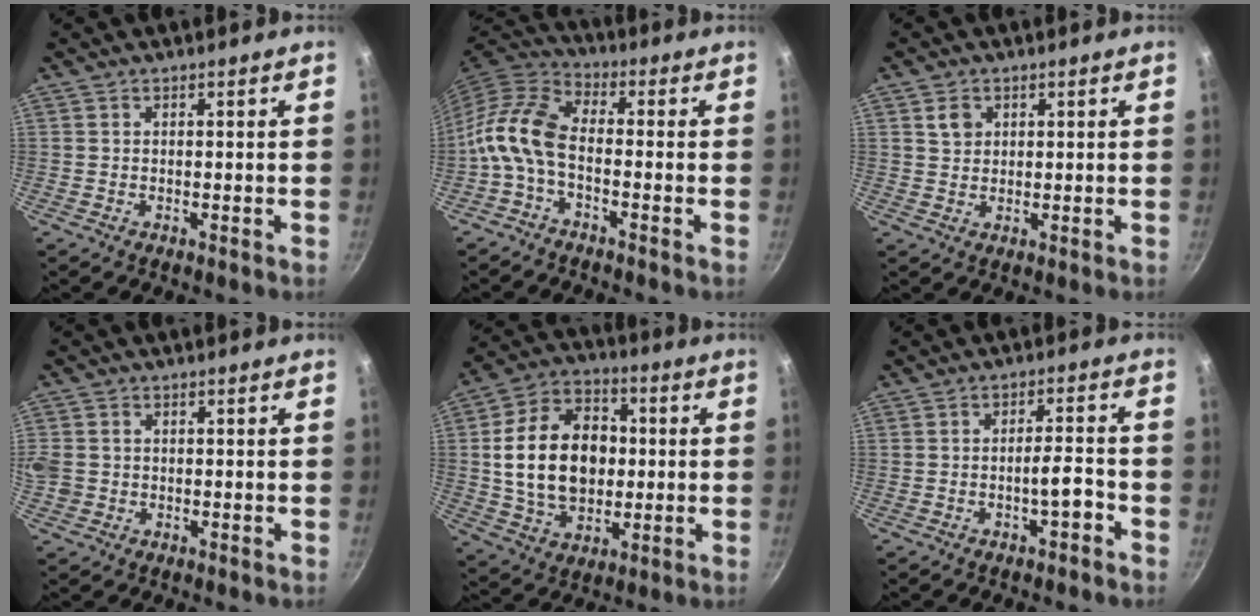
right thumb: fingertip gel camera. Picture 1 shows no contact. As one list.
[{"total": 9.7, "force": [-2.7, 5.2, 7.7], "torque": [-0.165, 0.038, -0.071]}, {"total": 3.2, "force": [1.2, 2.6, 1.4], "torque": [-0.010, 0.001, 0.022]}, {"total": 4.6, "force": [-0.5, 4.0, 2.1], "torque": [-0.047, 0.003, -0.010]}, {"total": 19.1, "force": [0.7, 13.6, 13.5], "torque": [-0.204, 0.020, 0.014]}, {"total": 4.3, "force": [-2.4, 1.1, 3.4], "torque": [-0.045, 0.028, -0.034]}]